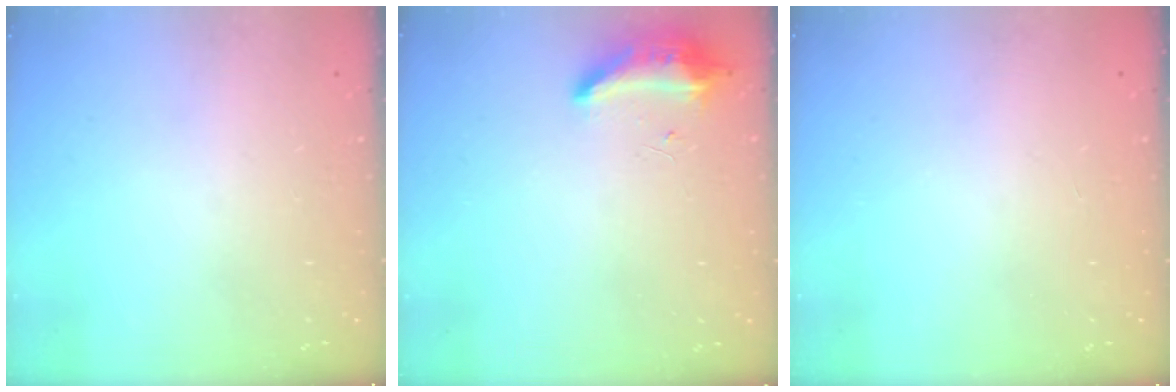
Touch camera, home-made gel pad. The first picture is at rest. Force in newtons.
{"total": 9.7, "press": 8.8, "slide": 4.1}
{"total": 0.0}